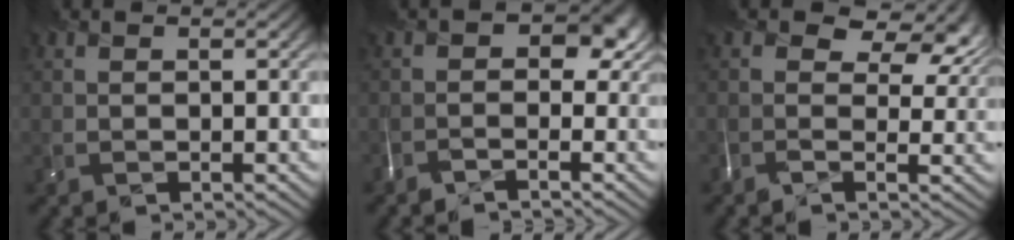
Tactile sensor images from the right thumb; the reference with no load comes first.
{"total": 3.3, "force": [-1.3, 1.6, 2.6], "torque": [-0.026, -0.002, -0.035]}
{"total": 6.4, "force": [1.5, 3.9, 4.9], "torque": [-0.075, -0.008, 0.022]}